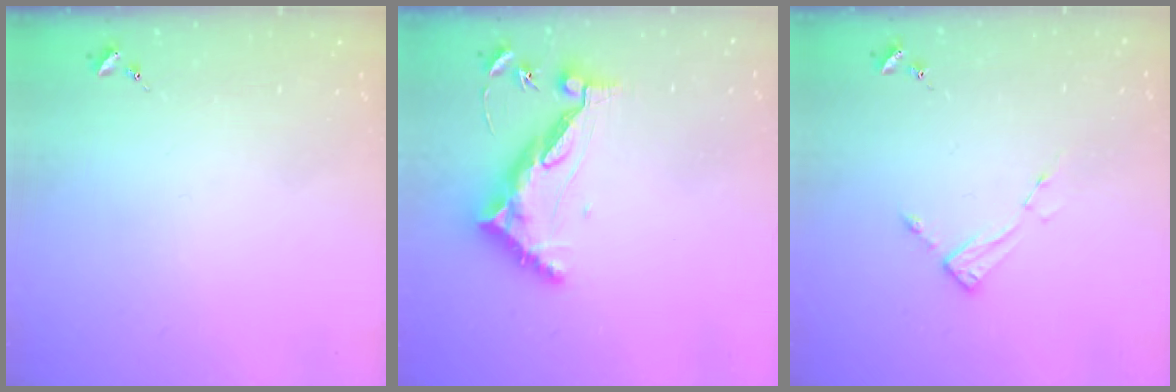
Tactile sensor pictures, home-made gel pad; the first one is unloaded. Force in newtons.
{"total": 10.2, "press": 10.2, "slide": 0.8}
{"total": 4.4, "press": 4.4, "slide": 0.2}